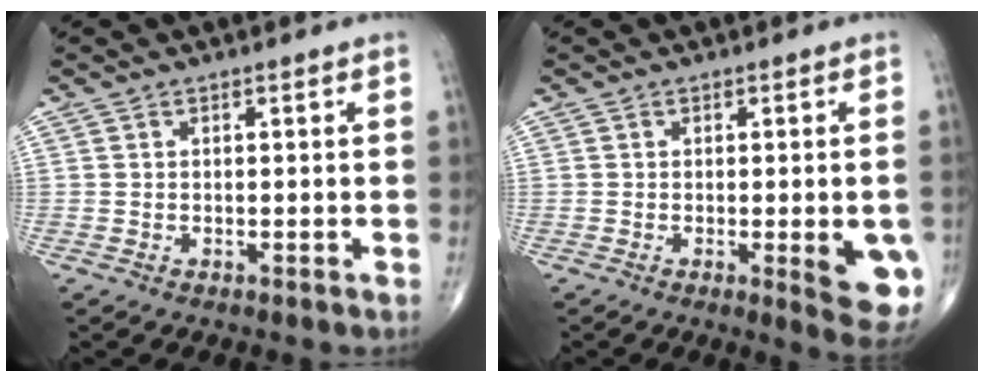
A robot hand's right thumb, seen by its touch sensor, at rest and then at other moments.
{"total": 8.7, "force": [-2.0, 2.5, 8.1], "torque": [-0.079, -0.014, -0.019]}